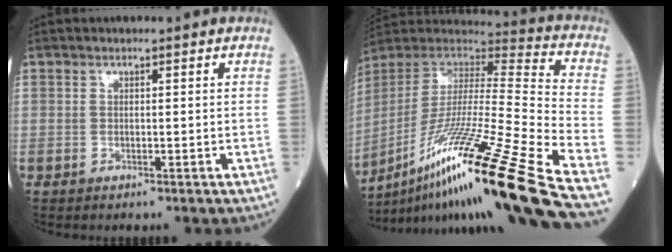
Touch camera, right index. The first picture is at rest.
{"total": 32.1, "force": [-20.5, -1.0, 24.6], "torque": [-0.398, -0.042, -0.365]}